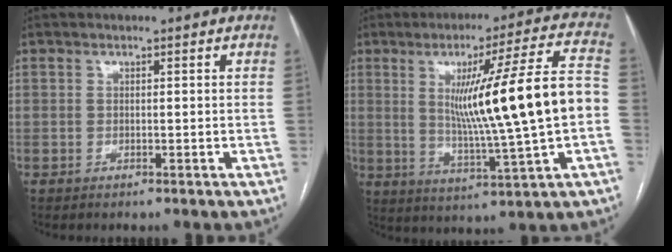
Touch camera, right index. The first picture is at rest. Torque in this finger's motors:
{"motor_torque": [1.78, 0.36, 0.71, 0.21]}